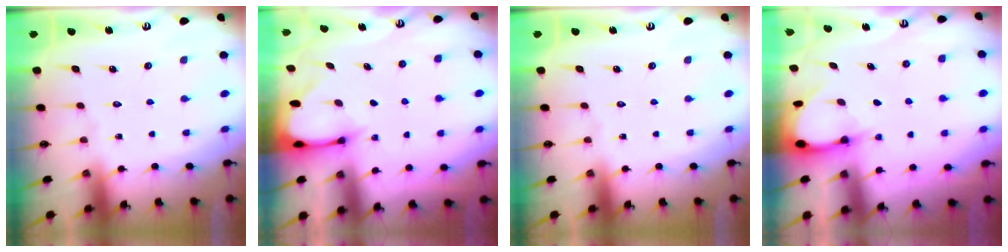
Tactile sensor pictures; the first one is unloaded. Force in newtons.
{"total": 2.6, "press": 2.6, "slide": 0.3}
{"total": 0.0}
{"total": 3.1, "press": 3.1, "slide": 0.4}